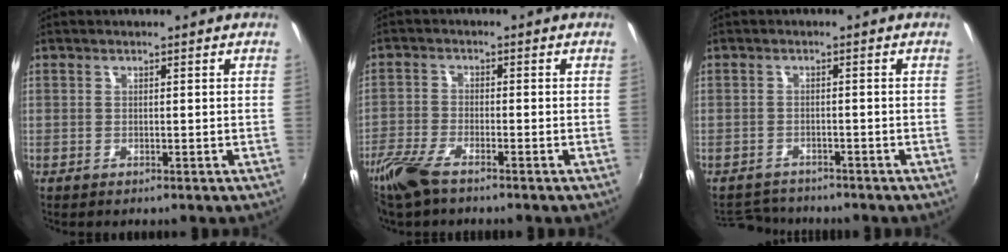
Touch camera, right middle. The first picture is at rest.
{"total": 6.8, "force": [-5.1, 1.8, 4.1], "torque": [-0.107, -0.014, -0.107]}
{"total": 5.5, "force": [-5.2, 1.8, 0.7], "torque": [-0.030, 0.000, -0.085]}